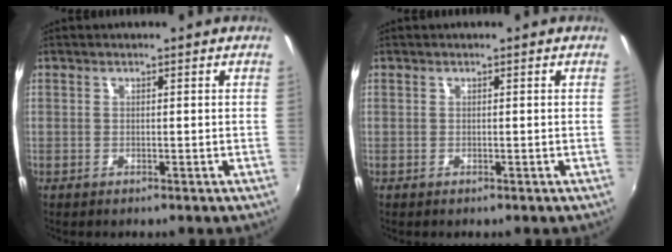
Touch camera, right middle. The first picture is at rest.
{"total": 0.0}